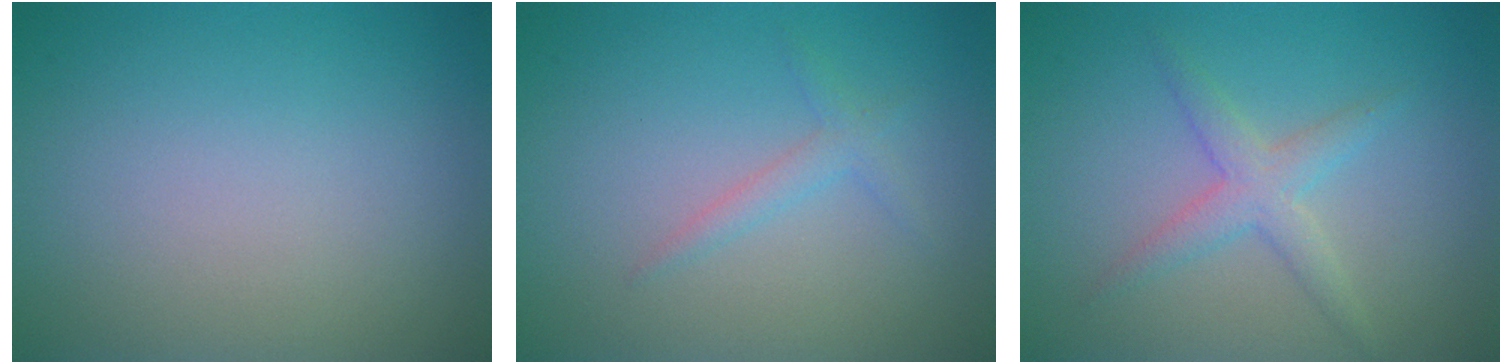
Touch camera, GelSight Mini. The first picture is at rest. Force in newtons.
{"total": 1.3, "press": 1.3, "slide": 0.1}
{"total": 2.5, "press": 2.5, "slide": 0.0}